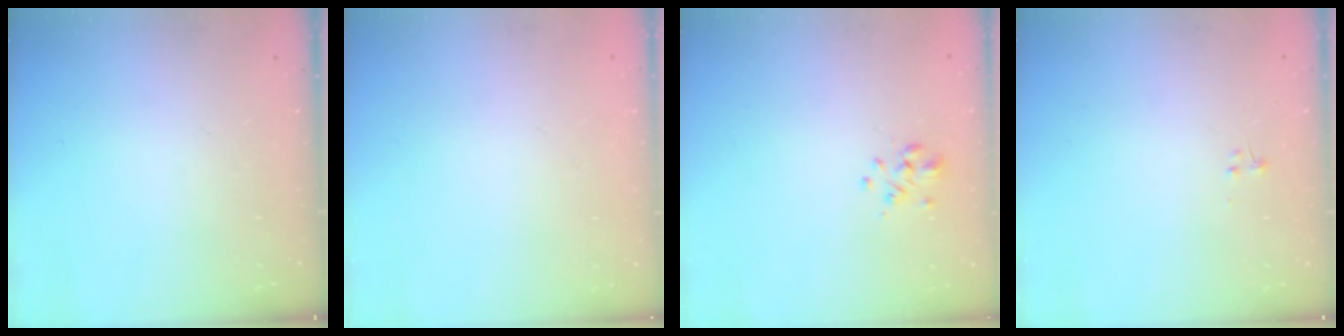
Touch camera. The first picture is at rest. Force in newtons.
{"total": 1.7, "press": 1.7, "slide": 0.2}
{"total": 2.4, "press": 2.2, "slide": 1.1}
{"total": 0.6, "press": 0.6, "slide": 0.3}